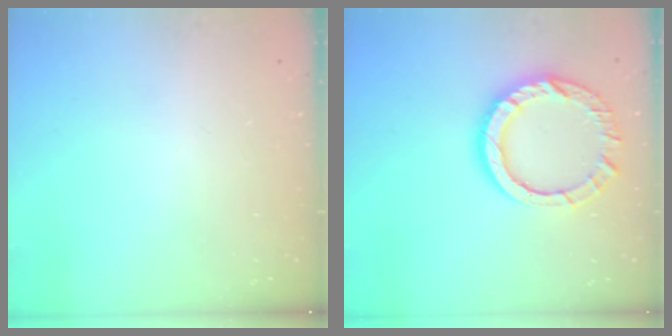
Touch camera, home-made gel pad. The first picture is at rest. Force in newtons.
{"total": 12.9, "press": 12.8, "slide": 1.4}